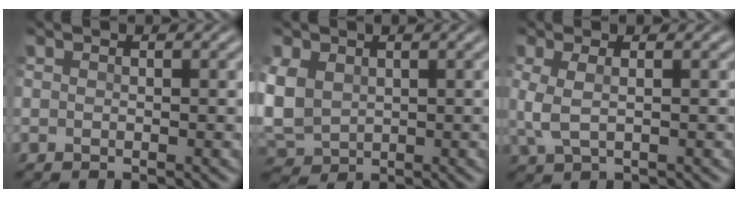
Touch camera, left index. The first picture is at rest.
{"total": 5.2, "force": [0.0, 4.0, 3.4], "torque": [-0.097, 0.001, -0.003]}
{"total": 2.6, "force": [-0.1, 0.9, 2.4], "torque": [-0.062, 0.000, 0.002]}